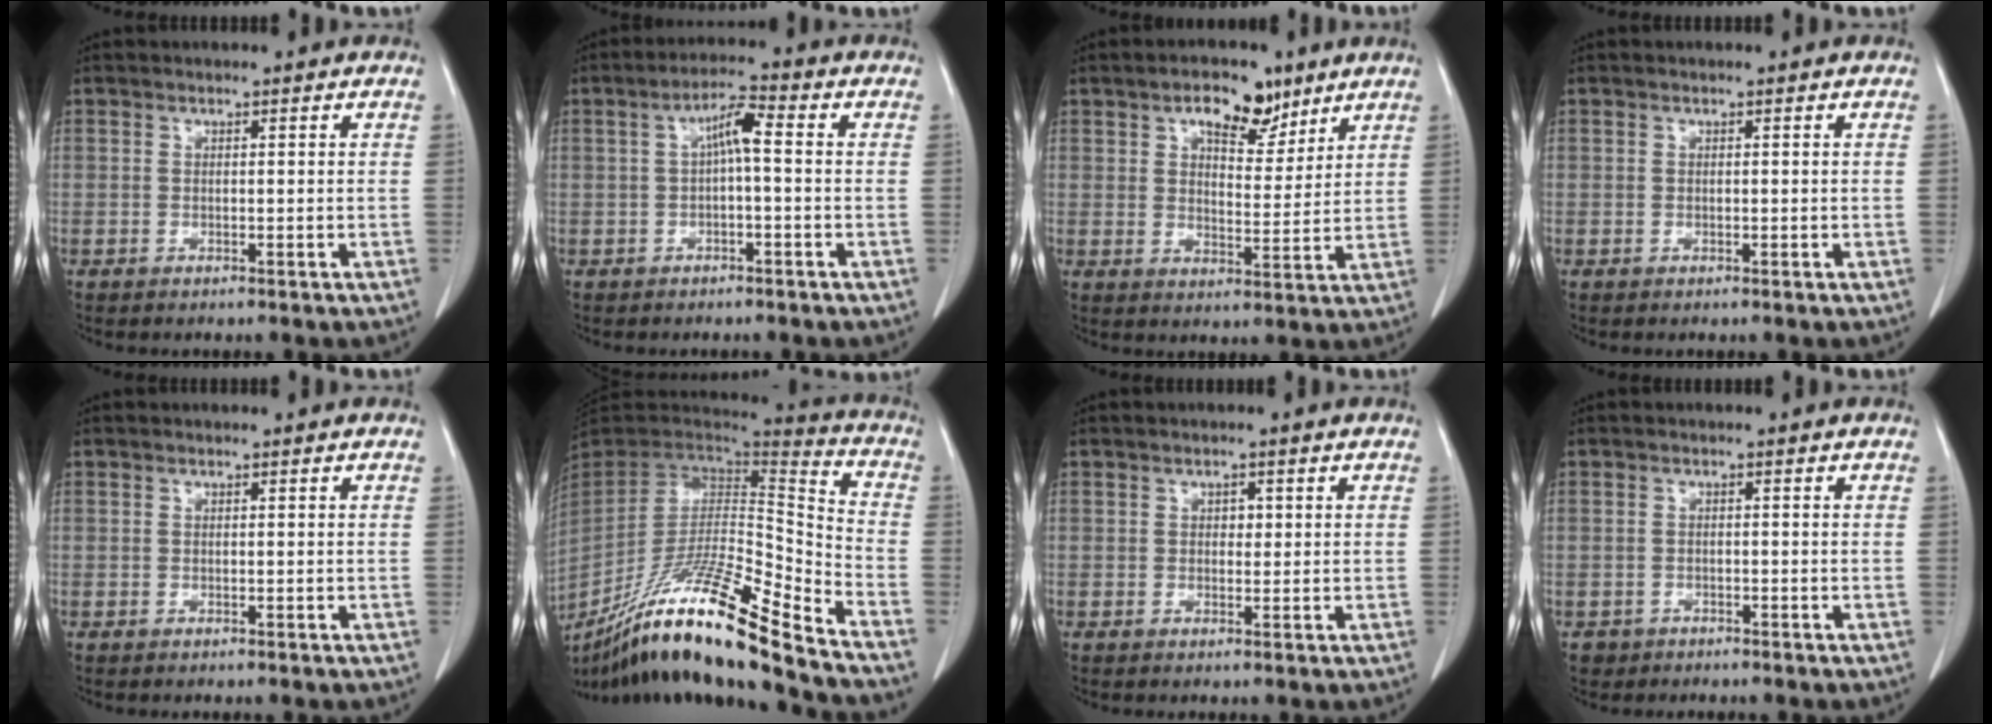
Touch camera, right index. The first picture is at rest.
{"total": 4.5, "force": [0.2, 0.7, 4.4], "torque": [-0.078, 0.018, 0.002]}
{"total": 7.9, "force": [5.0, 3.7, 4.9], "torque": [-0.070, 0.007, 0.077]}
{"total": 0.0}
{"total": 0.0}
{"total": 24.3, "force": [-18.2, 0.2, 16.1], "torque": [-0.282, -0.037, -0.332]}
{"total": 1.4, "force": [0.4, 1.0, 0.9], "torque": [-0.009, 0.000, 0.004]}
{"total": 1.6, "force": [-1.1, 1.2, -0.2], "torque": [-0.007, 0.006, -0.018]}